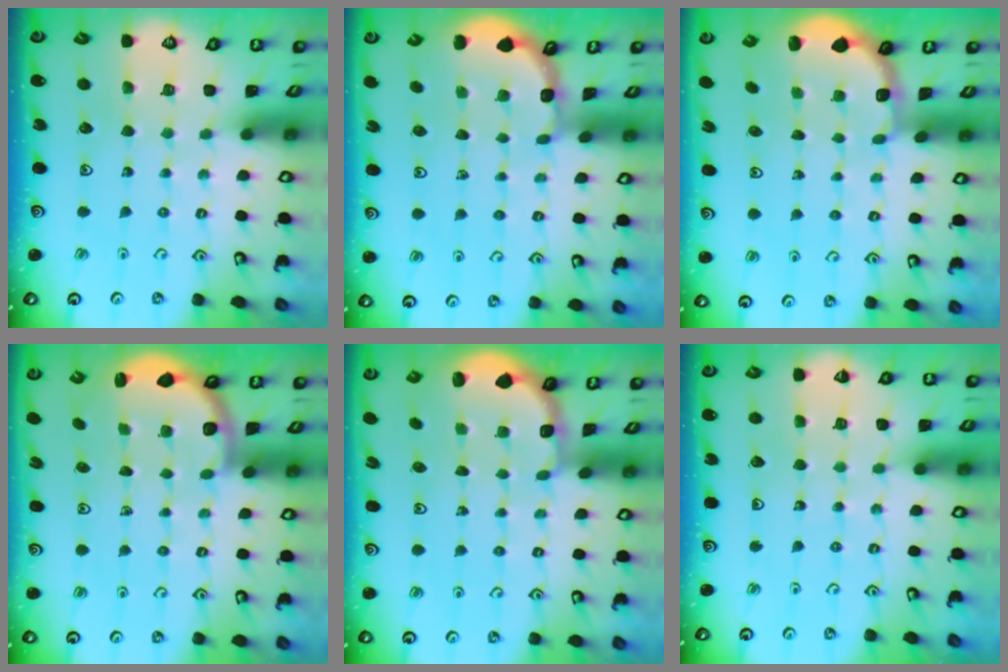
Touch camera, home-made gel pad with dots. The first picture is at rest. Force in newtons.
{"total": 1.5, "press": 1.5, "slide": 0.2}
{"total": 1.9, "press": 1.8, "slide": 0.7}
{"total": 3.3, "press": 2.7, "slide": 1.8}
{"total": 1.9, "press": 1.8, "slide": 0.7}
{"total": 2.4, "press": 2.4, "slide": 0.3}